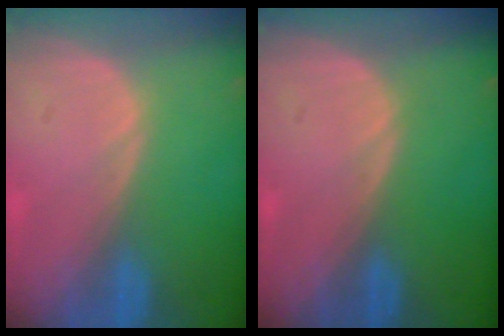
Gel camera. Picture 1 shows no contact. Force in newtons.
{"total": 0.0}